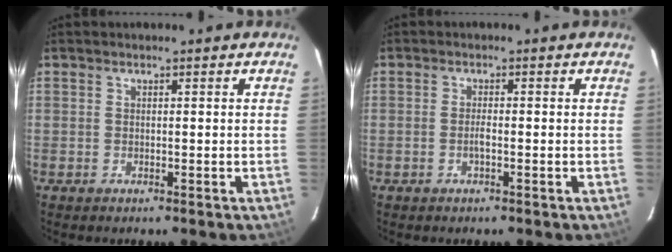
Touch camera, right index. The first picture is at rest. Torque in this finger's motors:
{"motor_torque": [0.46, 0.04, 0.17, 0.04]}